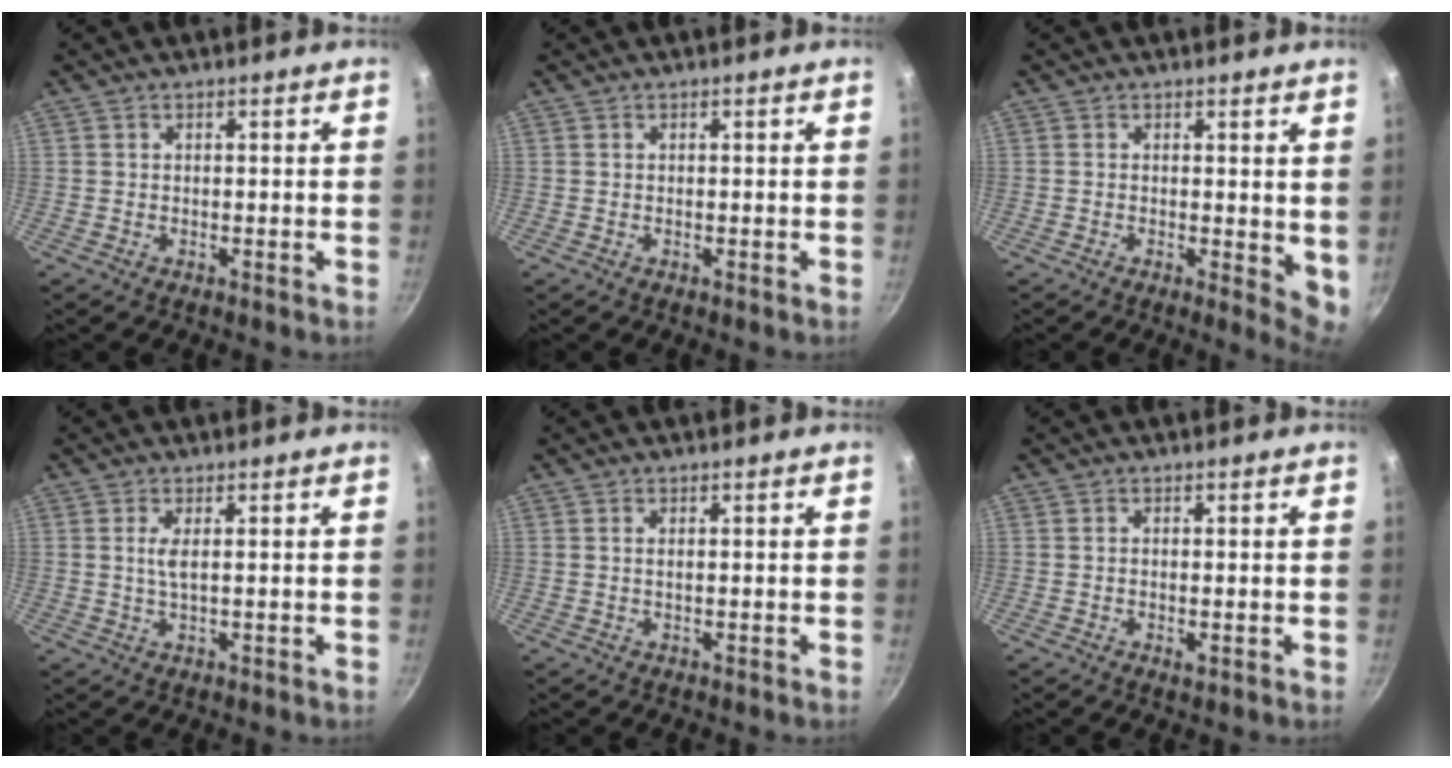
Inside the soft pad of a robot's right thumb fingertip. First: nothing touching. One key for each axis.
{"total": 0.0}
{"total": 4.8, "fx": 0.5, "fy": 2.1, "fz": 4.3, "tx": -0.052, "ty": -0.010, "tz": 0.006}
{"total": 2.5, "fx": 0.6, "fy": 0.6, "fz": 2.4, "tx": -0.054, "ty": -0.003, "tz": 0.013}
{"total": 0.8, "fx": 0.2, "fy": 0.3, "fz": 0.8, "tx": -0.014, "ty": 0.000, "tz": 0.003}
{"total": 1.3, "fx": -0.3, "fy": 0.5, "fz": 1.1, "tx": -0.021, "ty": -0.002, "tz": -0.005}